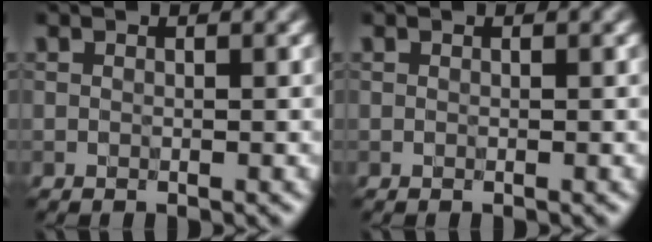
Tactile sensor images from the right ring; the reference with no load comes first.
{"total": 0.0}